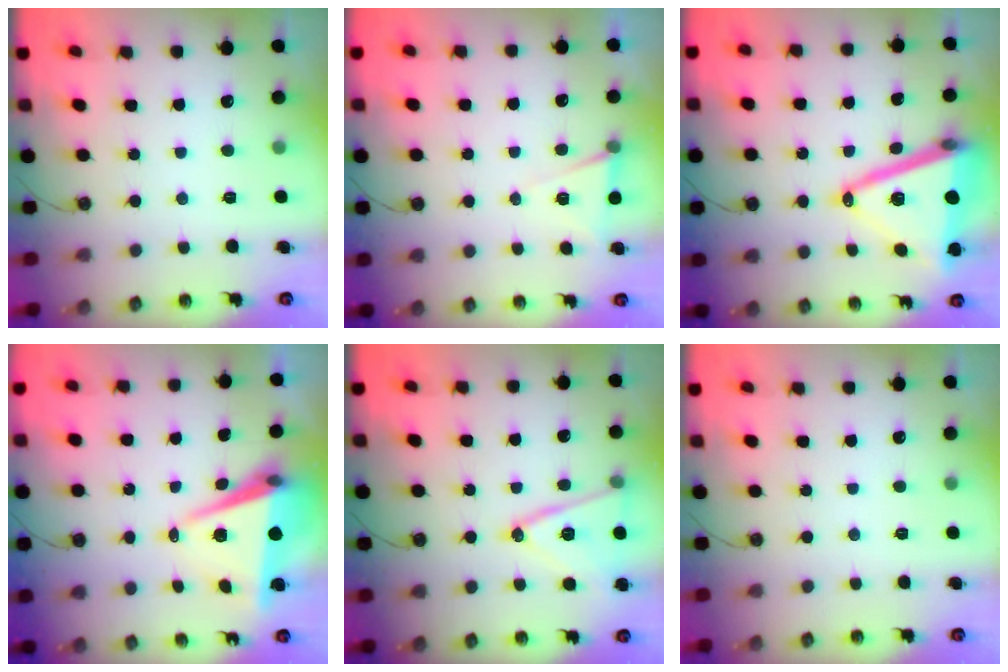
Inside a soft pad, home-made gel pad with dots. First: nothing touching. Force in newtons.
{"total": 5.7, "press": 3.5, "slide": 4.5}
{"total": 22.0, "press": 21.6, "slide": 3.6}
{"total": 8.4, "press": 7.3, "slide": 4.3}
{"total": 14.9, "press": 14.5, "slide": 3.5}
{"total": 0.0}